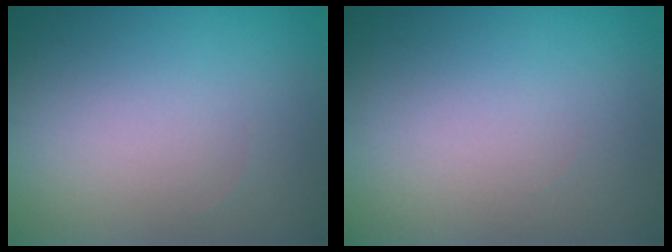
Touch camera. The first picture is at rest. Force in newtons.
{"total": 0.0}